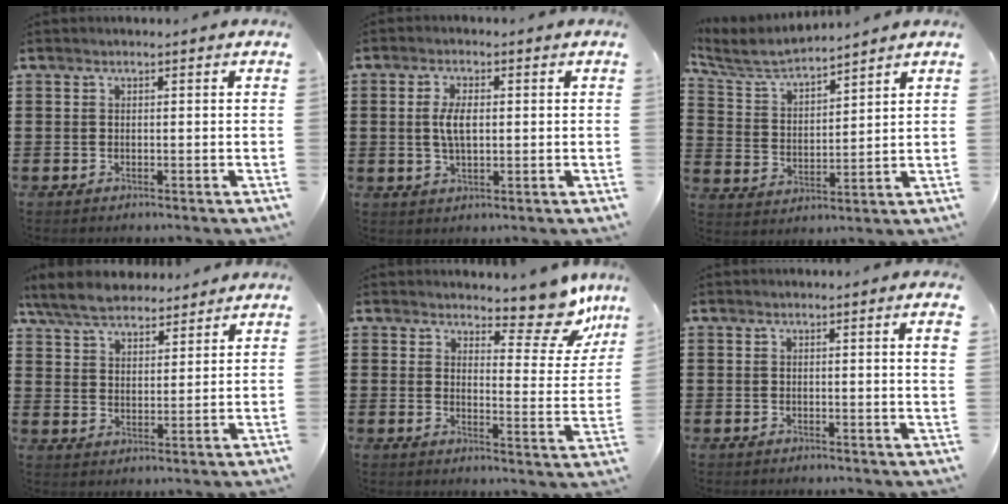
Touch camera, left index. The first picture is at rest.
{"total": 4.2, "force": [0.3, 1.8, 3.7], "torque": [-0.083, 0.003, 0.001]}
{"total": 5.3, "force": [5.0, 0.5, 1.8], "torque": [-0.061, -0.029, 0.083]}
{"total": 6.7, "force": [5.9, 2.3, 2.2], "torque": [-0.065, -0.008, 0.110]}
{"total": 9.0, "force": [7.5, 2.6, 4.3], "torque": [-0.054, -0.053, 0.128]}
{"total": 1.6, "force": [0.5, -0.3, 1.5], "torque": [-0.029, -0.002, 0.008]}